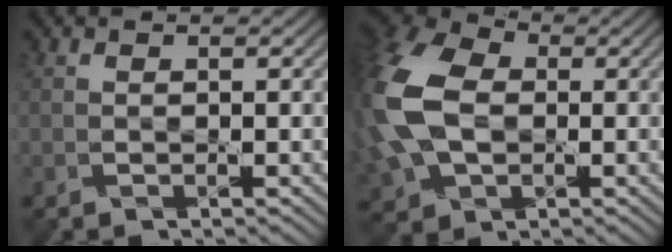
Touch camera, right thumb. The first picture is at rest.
{"total": 16.0, "force": [-0.3, 11.0, 11.6], "torque": [-0.312, -0.014, -0.009]}